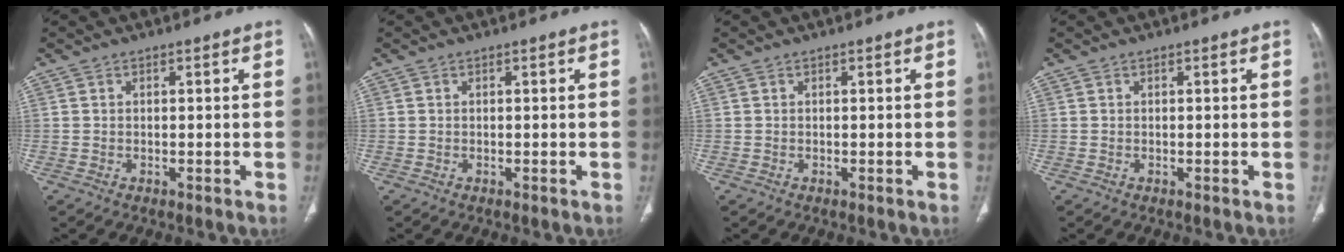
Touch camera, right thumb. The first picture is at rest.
{"total": 0.0}
{"total": 0.0}
{"total": 0.0}